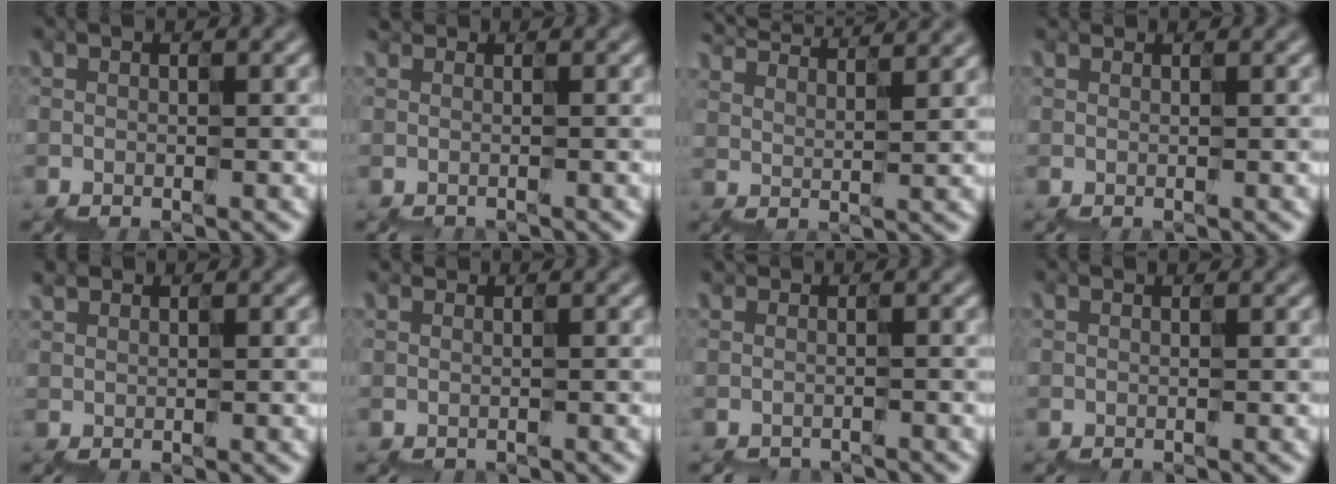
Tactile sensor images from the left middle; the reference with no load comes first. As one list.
[{"total": 0.6, "force": [-0.3, 0.0, -0.5], "torque": [0.014, -0.003, -0.003]}, {"total": 7.6, "force": [7.2, 1.2, 2.3], "torque": [-0.057, 0.031, 0.085]}, {"total": 0.6, "force": [0.6, 0.2, 0.0], "torque": [0.002, 0.009, 0.004]}, {"total": 1.2, "force": [1.1, 0.5, 0.3], "torque": [-0.004, 0.014, 0.019]}, {"total": 0.6, "force": [0.3, 0.4, -0.2], "torque": [0.015, 0.006, 0.002]}, {"total": 1.4, "force": [-1.1, -0.2, -0.8], "torque": [0.010, -0.011, -0.009]}, {"total": 0.5, "force": [0.3, 0.4, 0.2], "torque": [0.009, 0.008, -0.004]}]